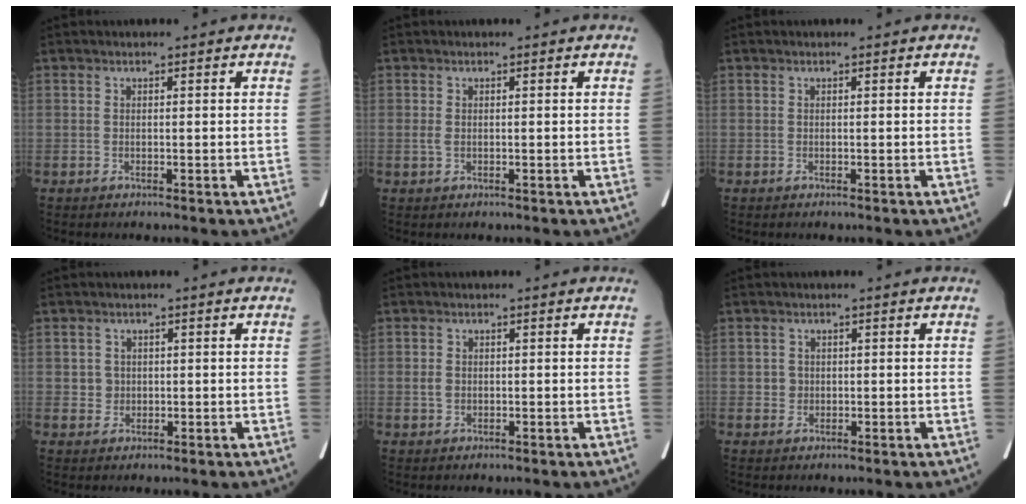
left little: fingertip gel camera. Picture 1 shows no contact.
{"total": 0.9, "force": [0.0, 0.6, 0.7], "torque": [-0.019, -0.001, 0.002]}
{"total": 0.0}
{"total": 1.9, "force": [0.2, 1.9, 0.2], "torque": [-0.003, 0.003, 0.005]}
{"total": 1.4, "force": [-0.1, 1.1, 0.8], "torque": [-0.019, 0.001, 0.003]}
{"total": 1.4, "force": [0.0, 1.4, 0.1], "torque": [0.000, 0.003, 0.001]}